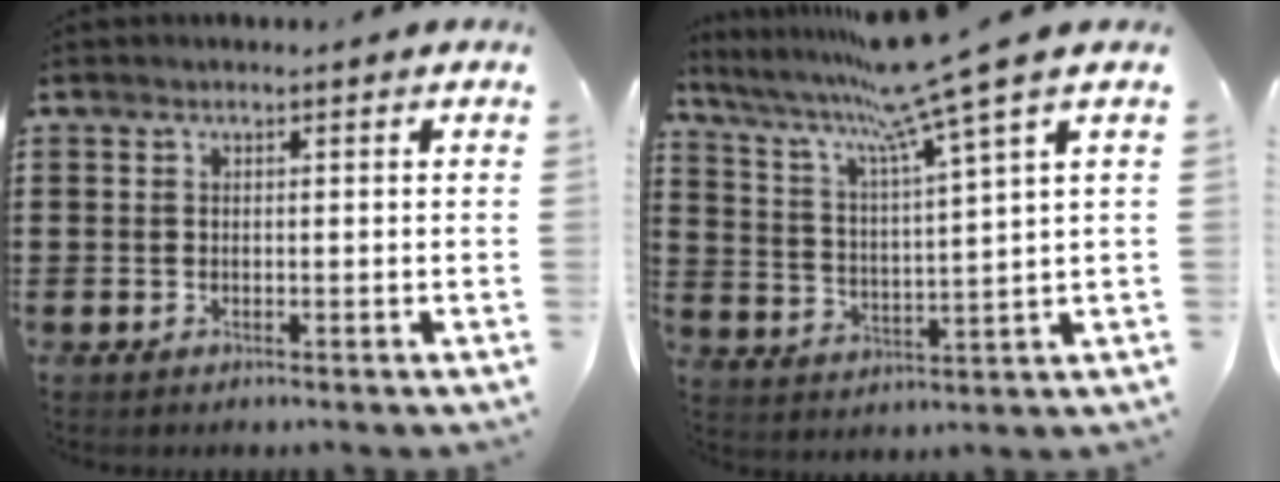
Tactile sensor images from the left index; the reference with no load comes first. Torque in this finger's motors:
{"motor_torque": [1.09, -1.05, 0.88, 0.21]}